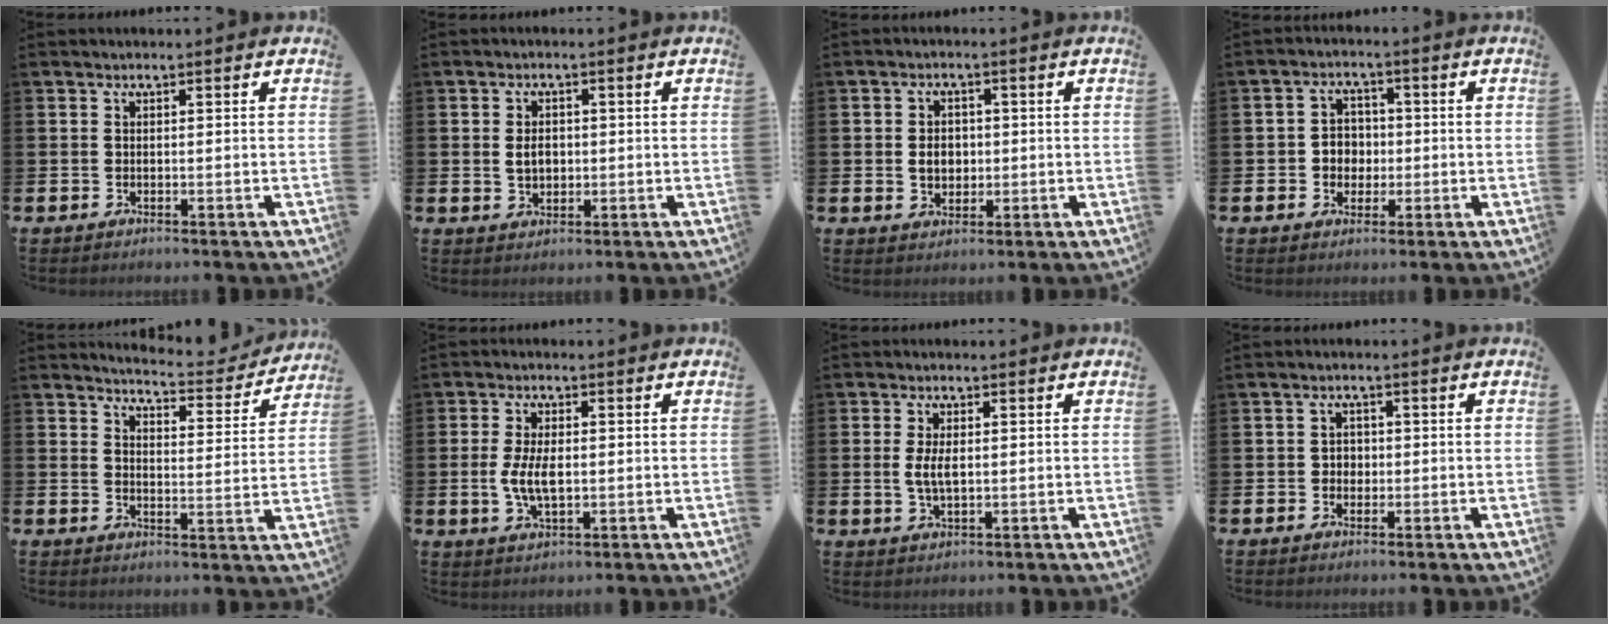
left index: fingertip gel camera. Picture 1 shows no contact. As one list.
[{"total": 2.9, "force": [0.3, 2.1, 2.0], "torque": [-0.023, 0.002, -0.001]}, {"total": 3.3, "force": [0.1, 2.7, 1.8], "torque": [-0.023, 0.005, -0.007]}, {"total": 3.6, "force": [-0.2, 3.4, 1.3], "torque": [-0.026, 0.005, -0.011]}, {"total": 5.2, "force": [5.1, 0.3, 0.5], "torque": [-0.019, -0.043, 0.086]}, {"total": 5.1, "force": [0.0, 2.5, 4.5], "torque": [-0.080, 0.001, -0.005]}, {"total": 3.4, "force": [0.4, 1.6, 3.0], "torque": [-0.057, 0.005, 0.004]}, {"total": 1.9, "force": [0.0, 1.7, 0.7], "torque": [-0.006, 0.005, -0.005]}]